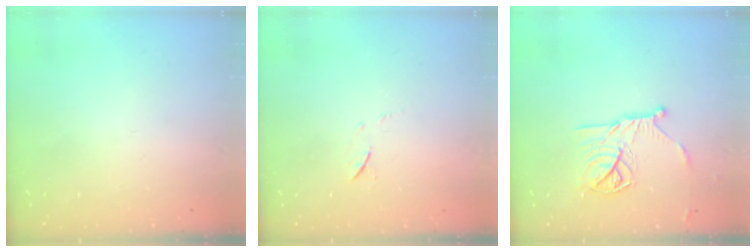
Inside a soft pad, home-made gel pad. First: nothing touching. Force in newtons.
{"total": 5.2, "press": 5.1, "slide": 0.7}
{"total": 14.3, "press": 14.2, "slide": 0.5}